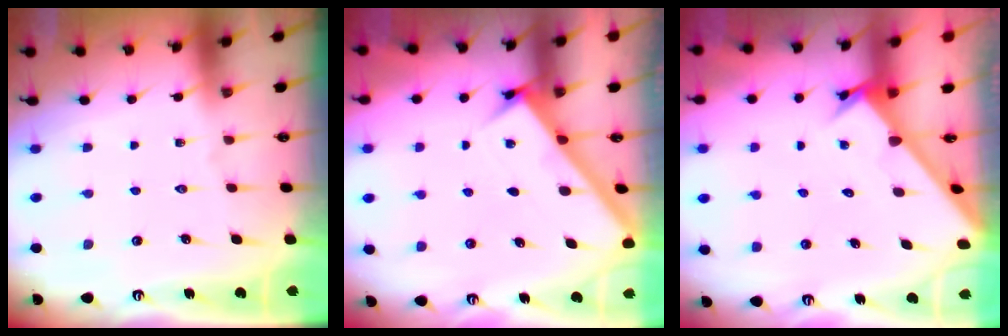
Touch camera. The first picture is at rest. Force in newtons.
{"total": 3.2, "press": 3.2, "slide": 0.2}
{"total": 2.4, "press": 2.4, "slide": 0.2}